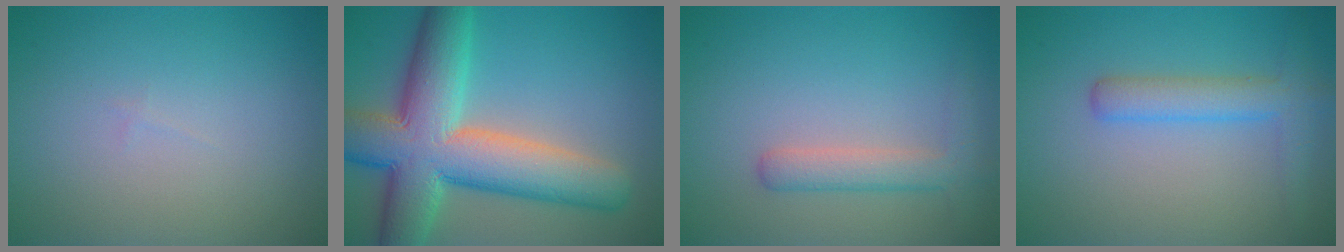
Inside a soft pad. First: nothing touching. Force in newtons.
{"total": 12.2, "press": 12.2, "slide": 0.5}
{"total": 2.8, "press": 2.8, "slide": 0.2}
{"total": 3.3, "press": 3.3, "slide": 0.2}